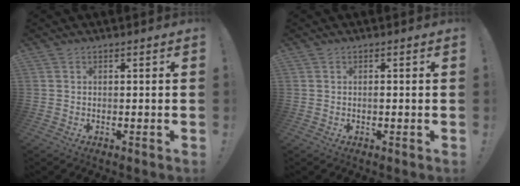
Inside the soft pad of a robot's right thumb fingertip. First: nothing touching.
{"total": 0.8, "force": [-0.2, 0.7, -0.1], "torque": [0.009, -0.002, -0.007]}